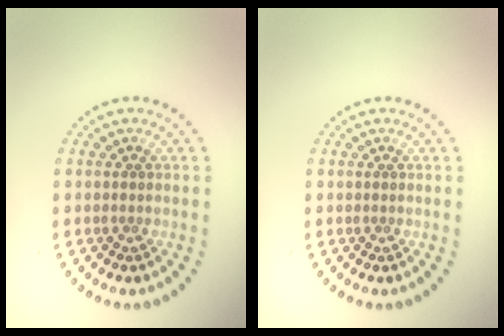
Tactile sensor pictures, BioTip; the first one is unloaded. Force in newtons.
{"total": 0.0}